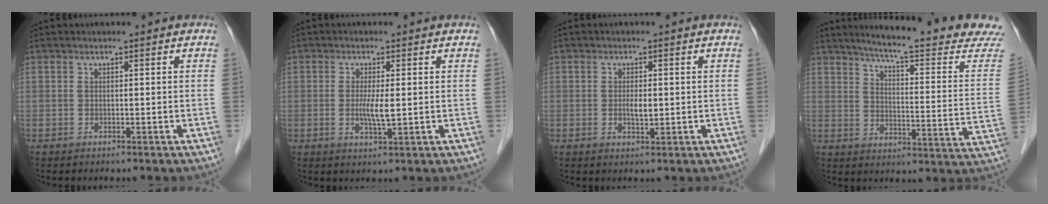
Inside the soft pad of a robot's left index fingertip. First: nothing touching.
{"total": 3.4, "force": [0.0, 0.4, 3.4], "torque": [-0.070, -0.005, 0.001]}
{"total": 2.2, "force": [0.0, 0.9, 2.0], "torque": [-0.040, -0.001, 0.001]}
{"total": 20.4, "force": [18.6, -0.5, 8.4], "torque": [-0.121, -0.089, 0.225]}